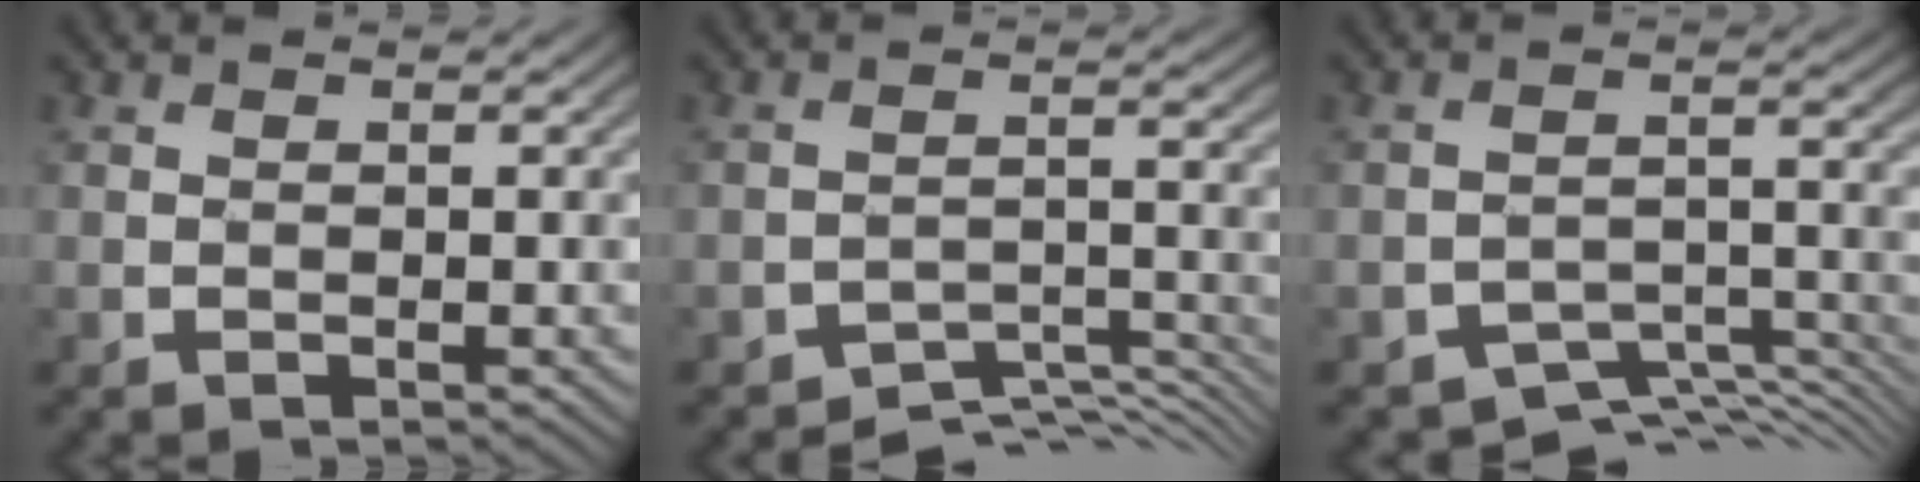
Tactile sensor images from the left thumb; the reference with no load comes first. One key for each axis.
{"total": 5.7, "fx": -5.2, "fy": 1.3, "fz": 1.8, "tx": -0.027, "ty": -0.003, "tz": -0.079}
{"total": 6.6, "fx": -5.7, "fy": 2.1, "fz": 2.4, "tx": -0.037, "ty": -0.015, "tz": -0.088}